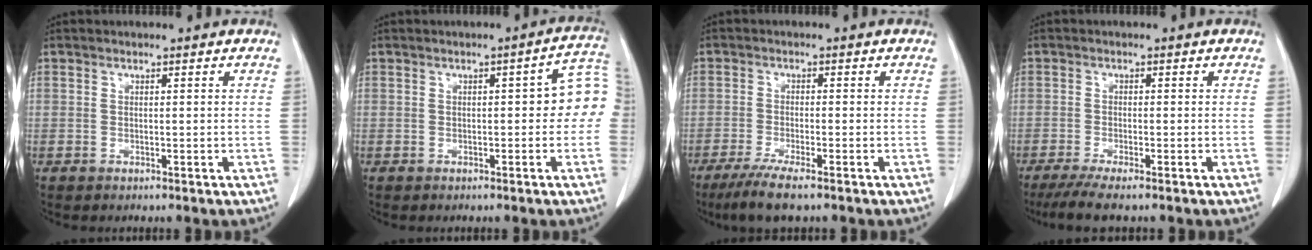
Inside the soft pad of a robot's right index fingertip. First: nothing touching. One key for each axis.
{"total": 6.6, "fx": 0.0, "fy": 2.2, "fz": 6.3, "tx": -0.070, "ty": 0.031, "tz": -0.001}
{"total": 6.3, "fx": -4.5, "fy": 0.2, "fz": 4.3, "tx": -0.081, "ty": -0.018, "tz": -0.077}
{"total": 5.1, "fx": -4.0, "fy": 0.0, "fz": 3.1, "tx": -0.055, "ty": -0.014, "tz": -0.069}